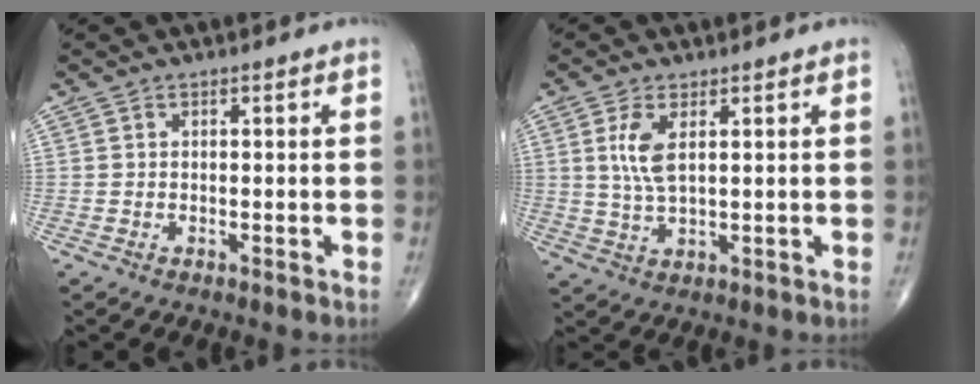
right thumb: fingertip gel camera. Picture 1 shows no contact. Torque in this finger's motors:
{"motor_torque": [-0.56, 0.49, 0.73, 0.28, 0.19]}